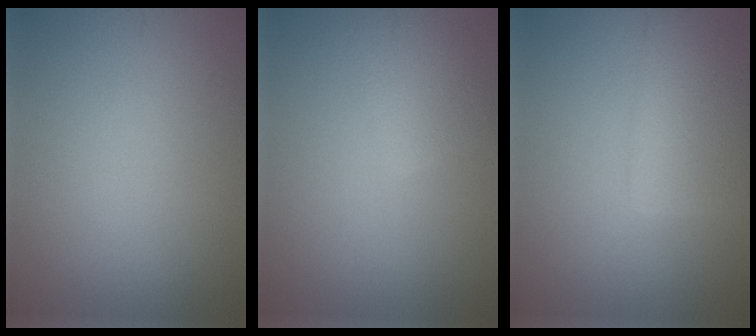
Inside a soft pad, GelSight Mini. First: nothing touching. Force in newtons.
{"total": 2.6, "press": 2.6, "slide": 0.2}
{"total": 4.2, "press": 4.2, "slide": 0.3}